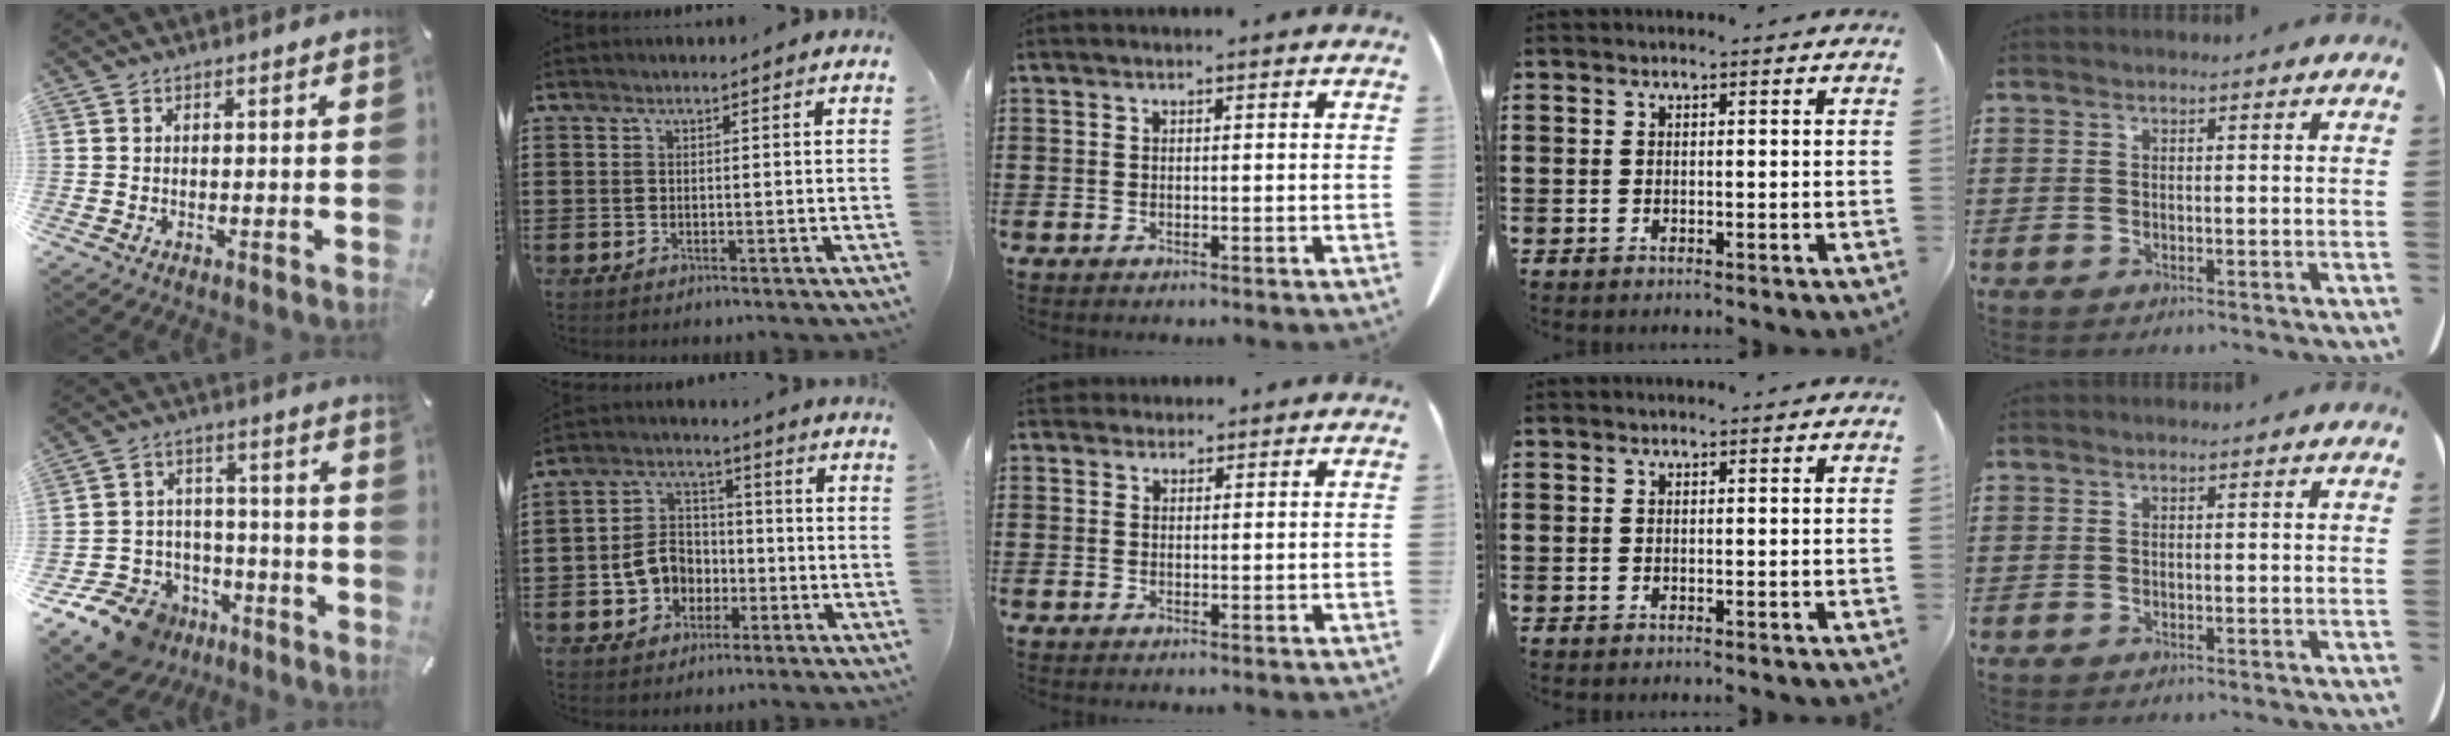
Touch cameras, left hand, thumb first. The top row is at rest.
{"thumb": {"total": 13.0, "force": [-8.7, 9.0, 3.5], "torque": [-0.063, 0.062, -0.146]}, "index": {"total": 7.1, "force": [-2.2, 6.0, 3.2], "torque": [-0.091, 0.018, -0.044]}, "middle": {"total": 1.9, "force": [1.7, 0.8, 0.2], "torque": [-0.010, 0.002, 0.035]}}